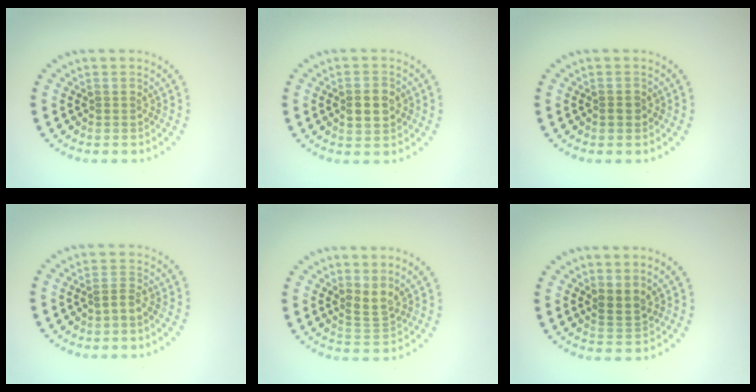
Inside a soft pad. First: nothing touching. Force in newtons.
{"total": 2.6, "press": 2.6, "slide": 0.0}
{"total": 0.9, "press": 0.8, "slide": 0.4}
{"total": 1.0, "press": 0.8, "slide": 0.7}
{"total": 2.0, "press": 1.4, "slide": 1.4}
{"total": 2.0, "press": 1.6, "slide": 1.2}